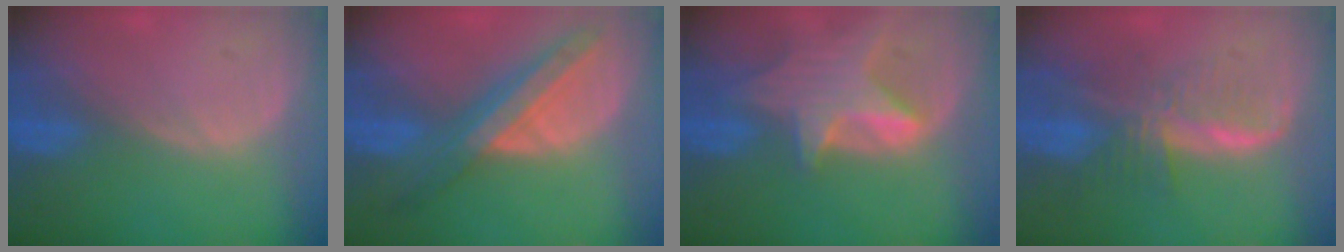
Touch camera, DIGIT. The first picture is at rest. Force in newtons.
{"total": 8.5, "press": 7.5, "slide": 3.9}
{"total": 8.4, "press": 7.6, "slide": 3.5}
{"total": 8.1, "press": 6.9, "slide": 4.2}